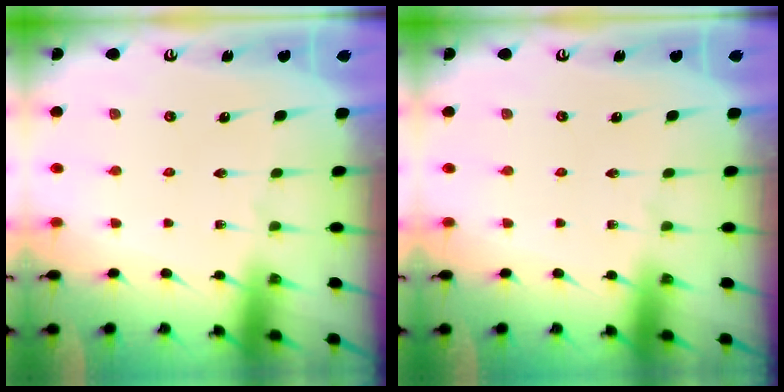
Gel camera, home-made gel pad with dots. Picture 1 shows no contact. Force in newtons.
{"total": 0.0}